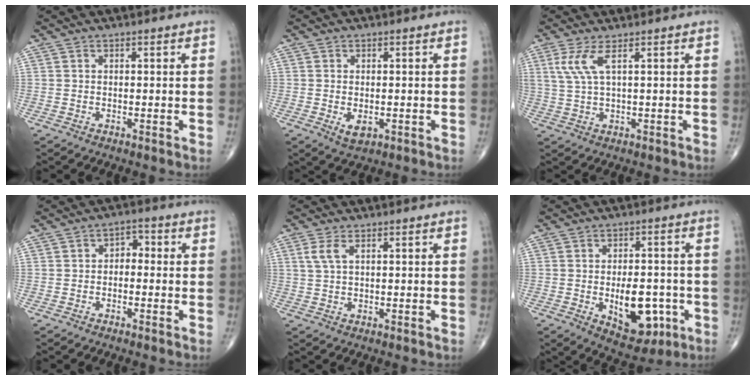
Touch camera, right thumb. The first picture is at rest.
{"total": 2.7, "force": [-0.6, 1.5, 2.1], "torque": [-0.034, -0.005, -0.004]}
{"total": 4.6, "force": [2.0, 0.6, 4.1], "torque": [-0.112, -0.004, 0.050]}
{"total": 2.9, "force": [-0.3, 2.0, 2.0], "torque": [-0.013, 0.017, -0.016]}
{"total": 2.8, "force": [1.1, 1.0, 2.3], "torque": [-0.063, 0.006, 0.029]}
{"total": 11.9, "force": [-3.2, 6.5, 9.5], "torque": [-0.106, 0.007, -0.031]}